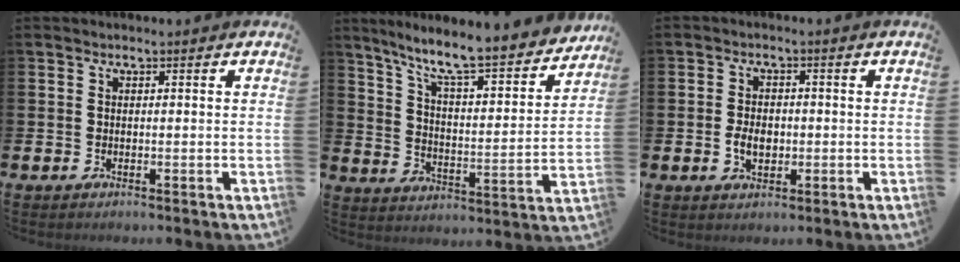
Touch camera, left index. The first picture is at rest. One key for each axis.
{"total": 9.1, "fx": 8.1, "fy": 0.9, "fz": 4.0, "tx": -0.107, "ty": -0.063, "tz": 0.131}
{"total": 3.3, "fx": -0.5, "fy": 2.3, "fz": 2.4, "tx": -0.030, "ty": -0.001, "tz": -0.014}